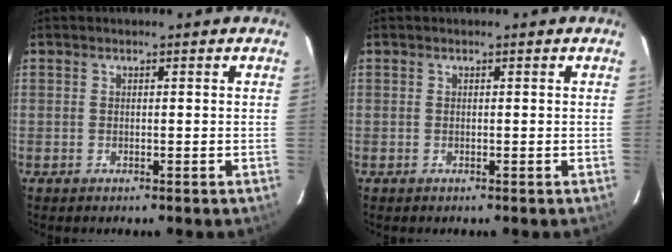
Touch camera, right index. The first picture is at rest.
{"total": 0.0}